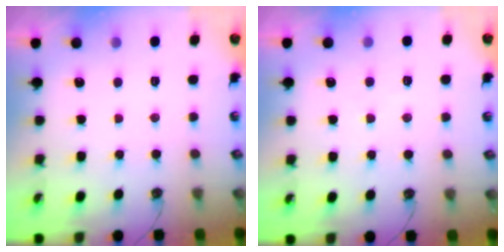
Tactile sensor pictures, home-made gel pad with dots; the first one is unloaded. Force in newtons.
{"total": 2.9, "press": 2.9, "slide": 0.2}